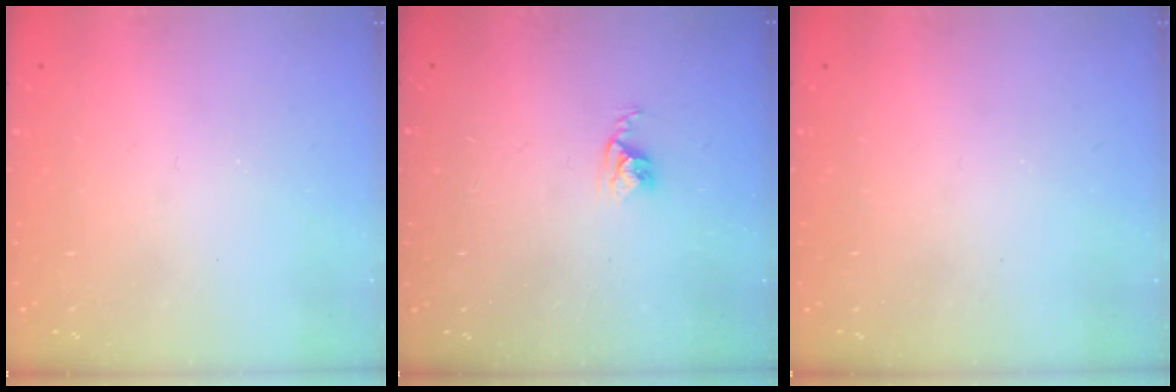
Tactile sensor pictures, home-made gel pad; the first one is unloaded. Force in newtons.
{"total": 2.5, "press": 2.5, "slide": 0.4}
{"total": 0.0}